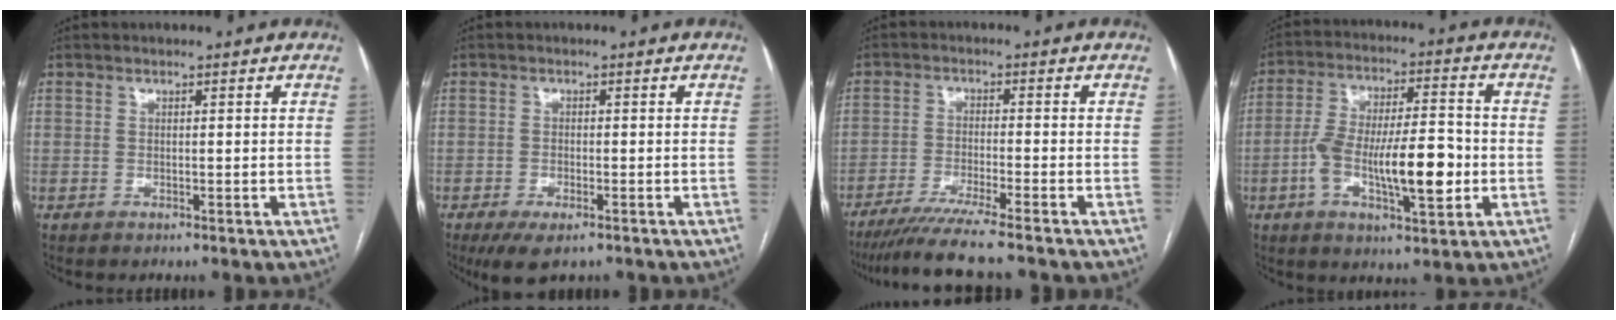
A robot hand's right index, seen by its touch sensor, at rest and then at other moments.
{"total": 4.8, "force": [-3.1, 1.7, 3.2], "torque": [-0.058, -0.009, -0.046]}
{"total": 9.8, "force": [-8.3, -1.3, 5.1], "torque": [-0.065, -0.032, -0.133]}
{"total": 14.2, "force": [-3.1, 3.7, 13.3], "torque": [-0.238, 0.013, -0.049]}